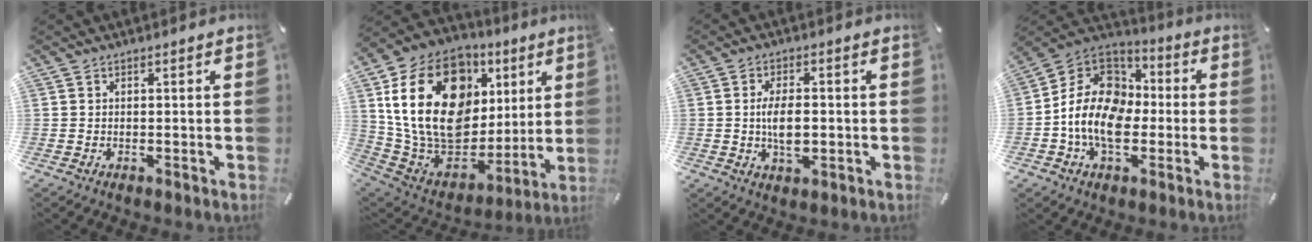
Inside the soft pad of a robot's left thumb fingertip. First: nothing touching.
{"total": 26.1, "force": [7.4, 18.7, 16.6], "torque": [-0.315, -0.036, 0.141]}
{"total": 6.7, "force": [-0.6, 3.6, 5.6], "torque": [-0.113, -0.001, -0.015]}
{"total": 14.8, "force": [-4.1, 11.2, 8.7], "torque": [-0.191, 0.026, -0.078]}